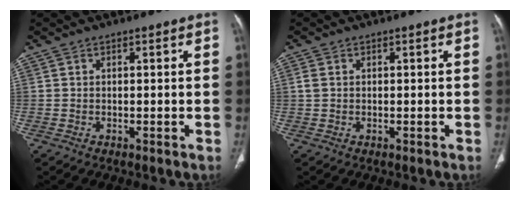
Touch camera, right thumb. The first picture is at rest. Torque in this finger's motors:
{"motor_torque": [-0.26, 0.09, -0.18, 0.26, -0.01]}